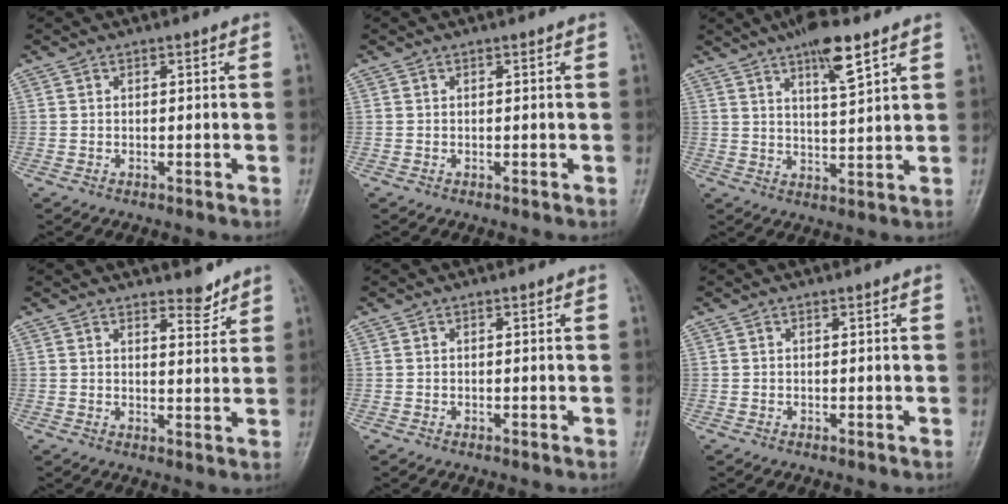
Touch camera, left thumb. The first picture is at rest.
{"total": 0.0}
{"total": 8.6, "force": [5.4, 1.9, 6.5], "torque": [-0.102, -0.028, 0.091]}
{"total": 4.2, "force": [3.4, 1.5, 1.9], "torque": [-0.010, -0.027, 0.050]}
{"total": 0.0}
{"total": 0.0}